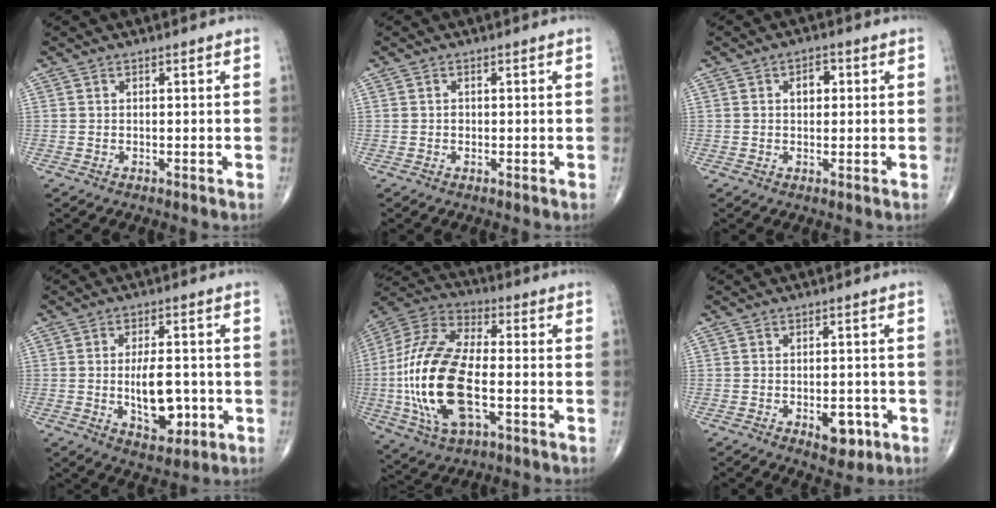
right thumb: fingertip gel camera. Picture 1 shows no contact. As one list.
[{"total": 0.7, "force": [-0.1, 0.6, 0.4], "torque": [-0.005, 0.002, -0.002]}, {"total": 3.3, "force": [0.6, 2.2, 2.3], "torque": [-0.025, 0.008, 0.007]}, {"total": 9.8, "force": [-1.5, 5.0, 8.3], "torque": [-0.112, 0.003, -0.015]}, {"total": 23.0, "force": [-3.8, 10.8, 19.9], "torque": [-0.433, 0.013, -0.065]}, {"total": 5.4, "force": [-2.1, 2.9, 4.0], "torque": [-0.037, 0.006, -0.022]}]